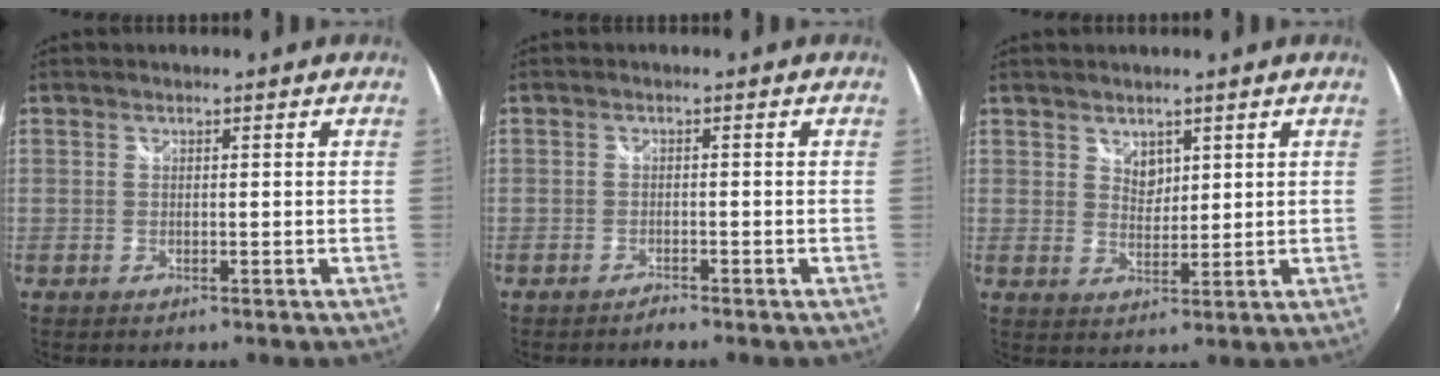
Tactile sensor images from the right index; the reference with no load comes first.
{"total": 1.3, "force": [-1.3, 0.1, 0.1], "torque": [-0.003, -0.006, -0.023]}
{"total": 3.0, "force": [2.0, 1.9, 1.1], "torque": [-0.011, -0.001, 0.036]}